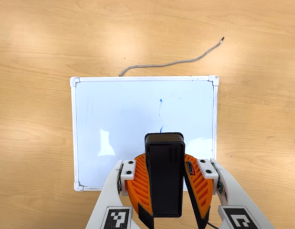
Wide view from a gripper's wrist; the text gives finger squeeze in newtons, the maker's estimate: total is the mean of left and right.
{"total": 11.7, "left": 10.7, "right": 12.7}